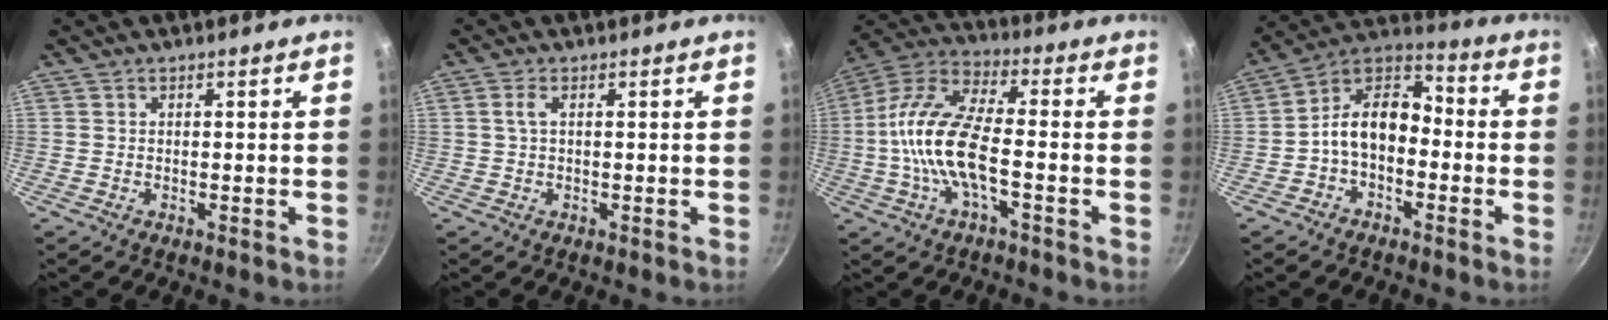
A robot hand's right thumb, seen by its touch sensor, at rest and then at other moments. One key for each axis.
{"total": 1.9, "fx": 0.4, "fy": 0.8, "fz": 1.7, "tx": -0.037, "ty": 0.004, "tz": 0.008}
{"total": 14.7, "fx": -2.7, "fy": 5.5, "fz": 13.4, "tx": -0.265, "ty": 0.037, "tz": -0.068}
{"total": 11.6, "fx": -2.4, "fy": 7.7, "fz": 8.4, "tx": -0.120, "ty": 0.058, "tz": -0.063}